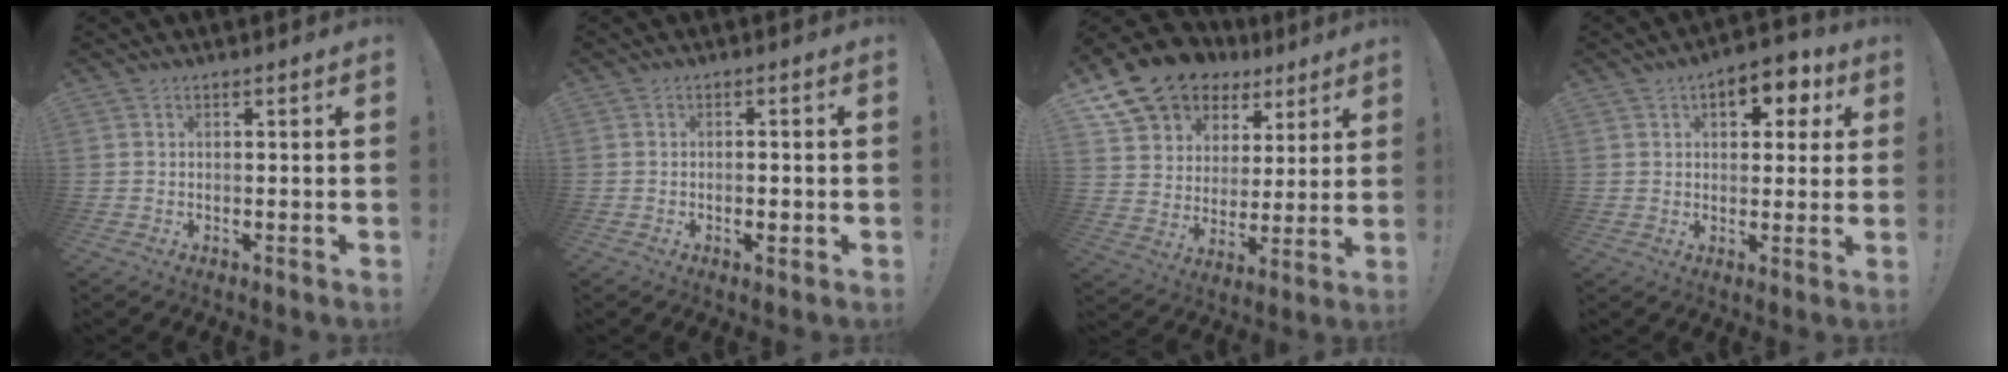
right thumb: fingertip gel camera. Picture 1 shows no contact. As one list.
[{"total": 2.2, "force": [-0.9, 0.8, 1.9], "torque": [-0.030, 0.005, -0.015]}, {"total": 15.4, "force": [11.0, 9.7, 4.7], "torque": [-0.082, -0.078, 0.215]}, {"total": 8.5, "force": [3.6, 5.2, 5.6], "torque": [-0.055, -0.015, 0.057]}]